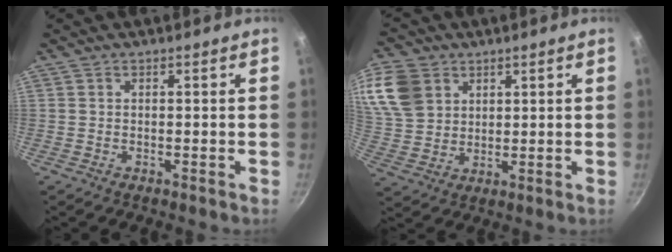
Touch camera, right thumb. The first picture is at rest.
{"total": 13.7, "force": [5.8, 10.4, 6.8], "torque": [-0.132, -0.004, 0.120]}